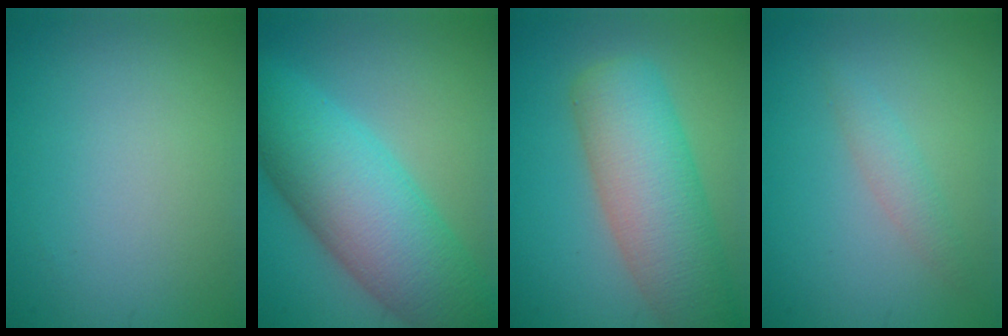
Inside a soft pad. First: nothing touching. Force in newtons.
{"total": 10.6, "press": 10.6, "slide": 0.4}
{"total": 8.6, "press": 8.6, "slide": 0.5}
{"total": 1.6, "press": 1.6, "slide": 0.1}